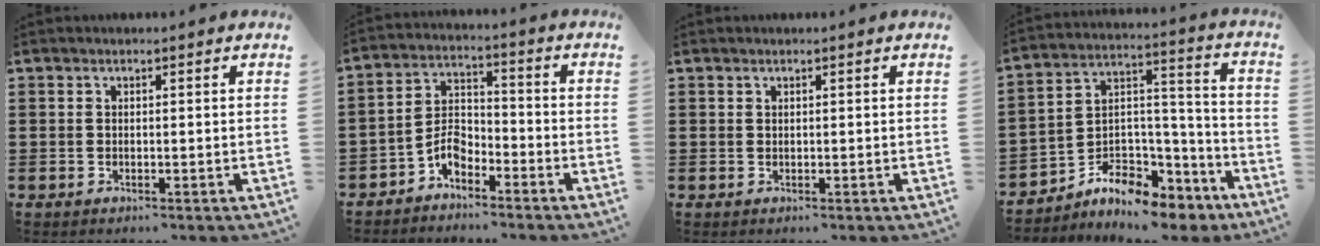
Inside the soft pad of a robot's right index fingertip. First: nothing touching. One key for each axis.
{"total": 5.0, "fx": -3.6, "fy": 2.4, "fz": 2.6, "tx": -0.062, "ty": 0.007, "tz": -0.072}
{"total": 0.0}
{"total": 6.9, "fx": -5.8, "fy": 3.5, "fz": 1.6, "tx": -0.030, "ty": 0.002, "tz": -0.105}